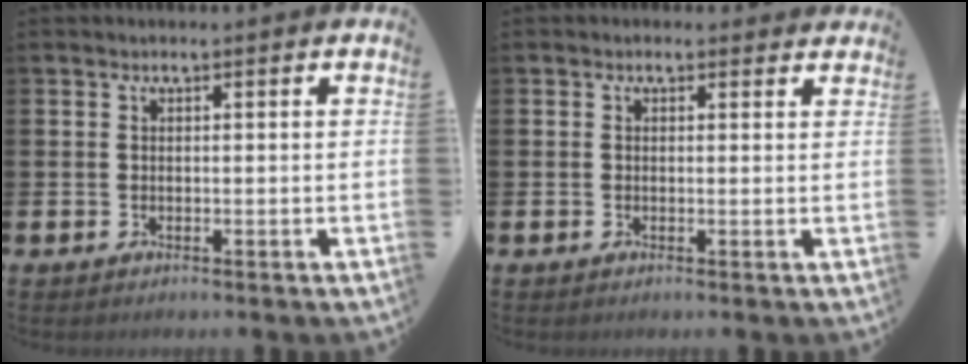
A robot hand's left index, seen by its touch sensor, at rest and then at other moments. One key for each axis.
{"total": 0.7, "fx": 0.5, "fy": 0.5, "fz": 0.1, "tx": 0.004, "ty": 0.004, "tz": 0.006}